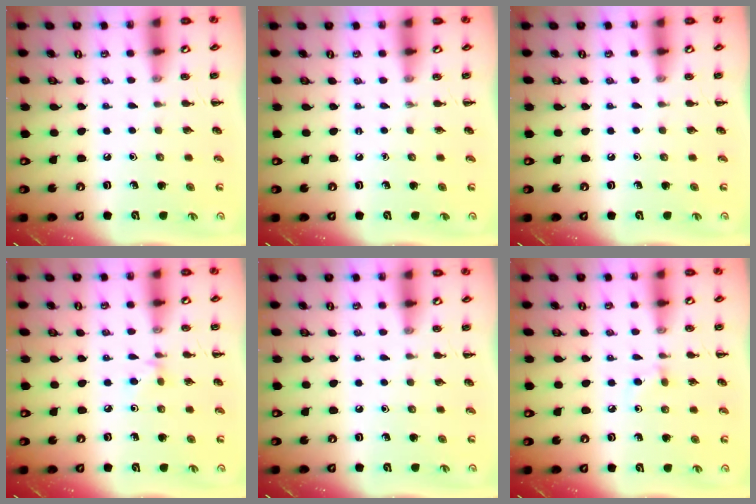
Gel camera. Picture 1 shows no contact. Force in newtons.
{"total": 0.0}
{"total": 0.0}
{"total": 3.0, "press": 2.7, "slide": 1.2}
{"total": 0.0}
{"total": 4.1, "press": 3.9, "slide": 1.5}